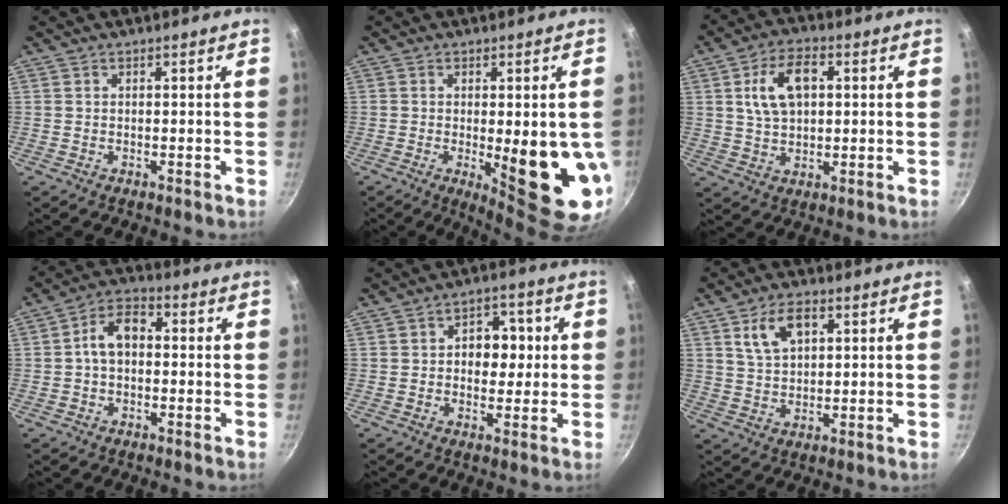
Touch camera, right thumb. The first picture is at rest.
{"total": 17.5, "force": [-3.5, 5.3, 16.3], "torque": [-0.162, -0.018, -0.021]}
{"total": 9.7, "force": [2.3, 5.8, 7.5], "torque": [-0.124, 0.006, 0.042]}
{"total": 7.3, "force": [0.1, 4.8, 5.5], "torque": [-0.087, 0.026, -0.009]}
{"total": 7.6, "force": [0.9, 5.2, 5.5], "torque": [-0.036, 0.009, 0.008]}
{"total": 7.4, "force": [3.1, 4.2, 5.2], "torque": [-0.083, -0.007, 0.061]}